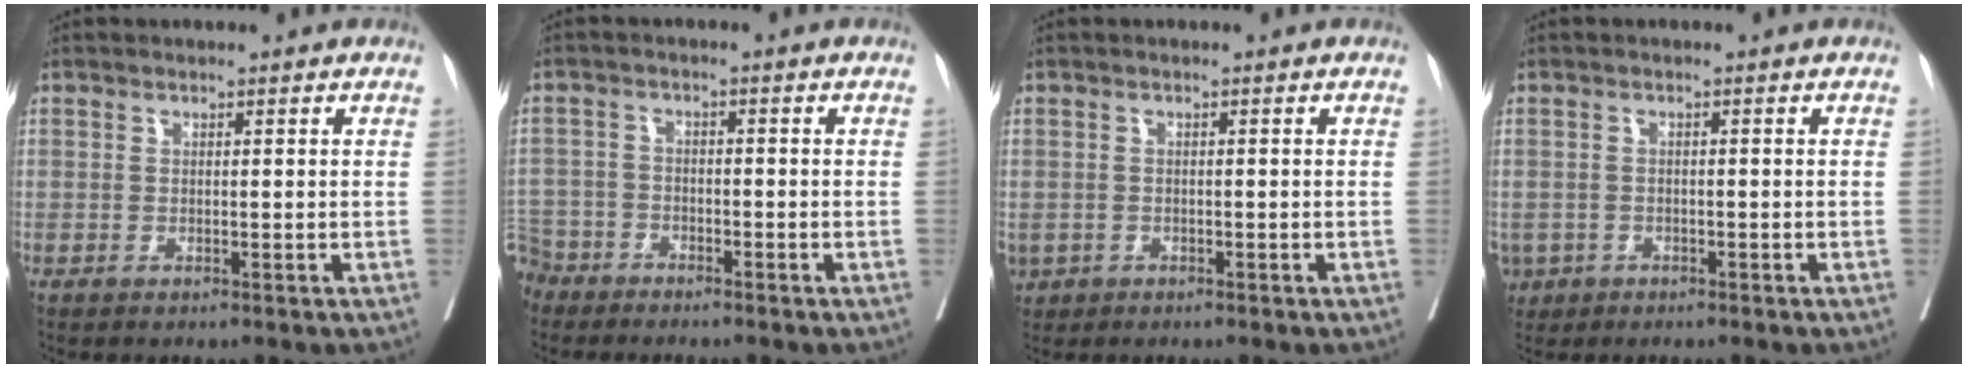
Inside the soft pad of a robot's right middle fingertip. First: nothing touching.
{"total": 6.5, "force": [-5.7, 3.1, 0.3], "torque": [-0.008, -0.003, -0.114]}
{"total": 2.9, "force": [-1.4, 2.3, 0.9], "torque": [-0.021, -0.002, -0.020]}
{"total": 4.5, "force": [-2.5, 3.5, 1.1], "torque": [-0.024, 0.002, -0.040]}